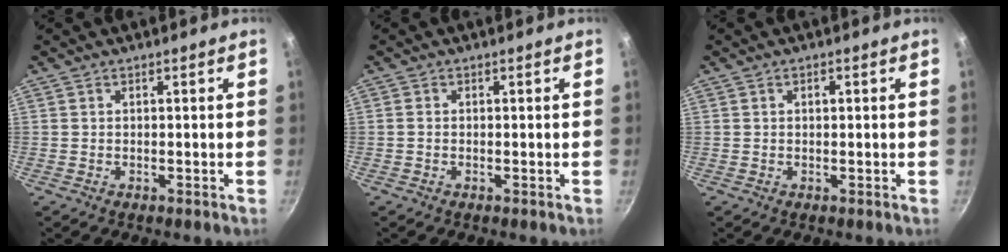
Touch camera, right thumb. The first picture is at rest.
{"total": 0.6, "force": [-0.1, 0.5, 0.3], "torque": [-0.005, 0.002, -0.005]}
{"total": 0.9, "force": [0.2, 0.6, 0.7], "torque": [-0.011, 0.004, 0.003]}